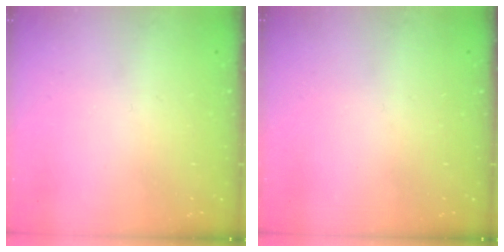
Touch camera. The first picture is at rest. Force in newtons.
{"total": 0.0}